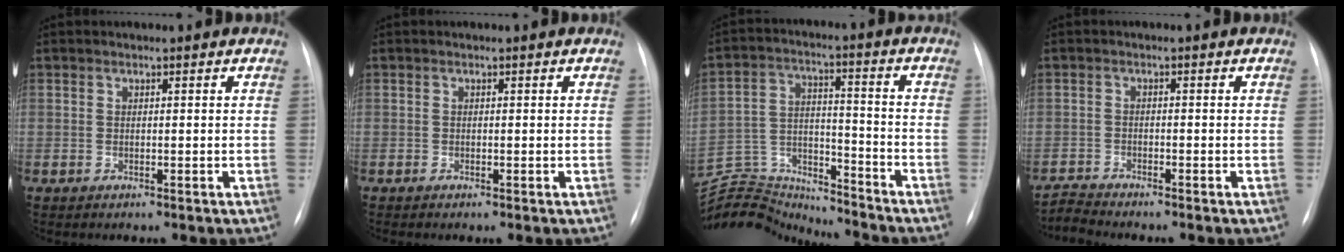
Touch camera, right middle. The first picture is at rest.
{"total": 0.0}
{"total": 17.7, "force": [-17.3, 3.2, 2.4], "torque": [-0.063, 0.034, -0.281]}
{"total": 2.6, "force": [-2.3, -0.9, -0.7], "torque": [0.011, -0.021, -0.046]}